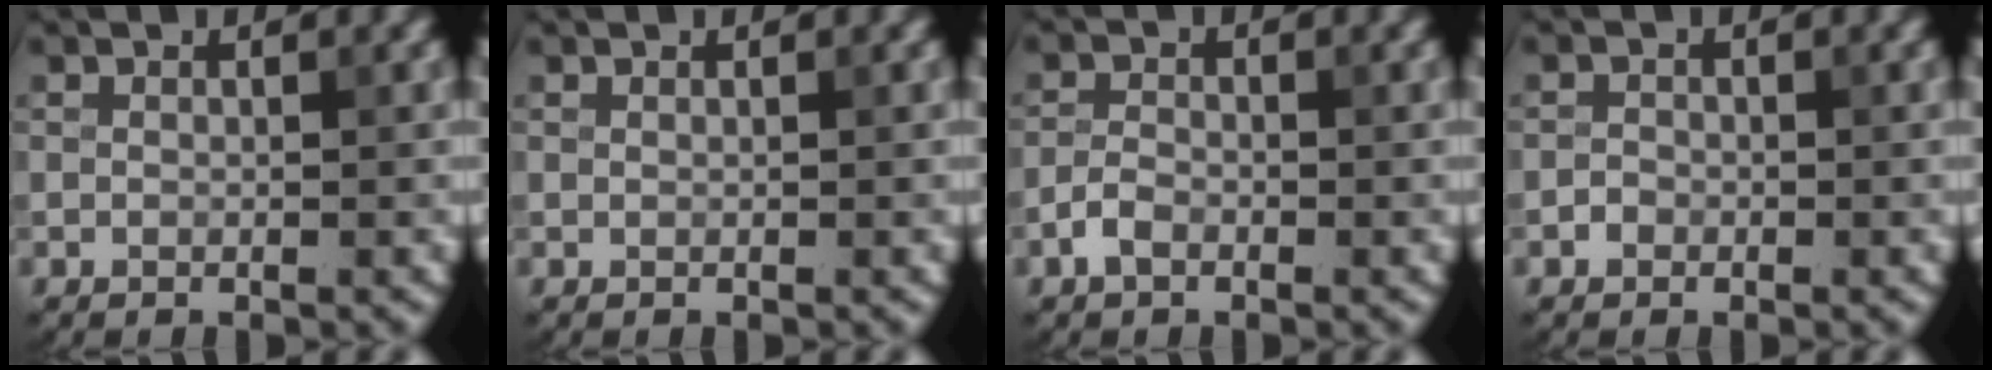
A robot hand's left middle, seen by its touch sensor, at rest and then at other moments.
{"total": 0.0}
{"total": 1.8, "force": [-1.1, 0.9, 1.0], "torque": [-0.019, 0.004, -0.026]}
{"total": 0.9, "force": [-0.5, 0.7, 0.2], "torque": [0.000, 0.000, -0.010]}